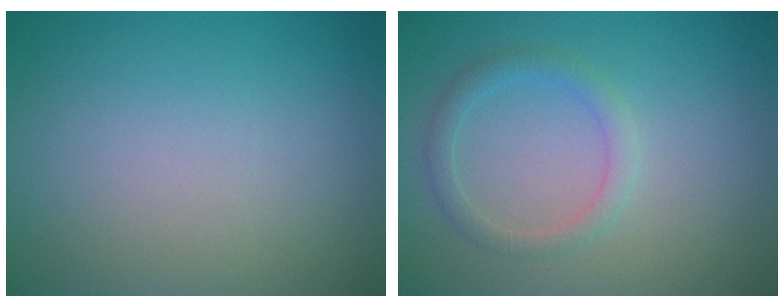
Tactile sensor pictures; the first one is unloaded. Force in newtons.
{"total": 1.9, "press": 1.9, "slide": 0.1}